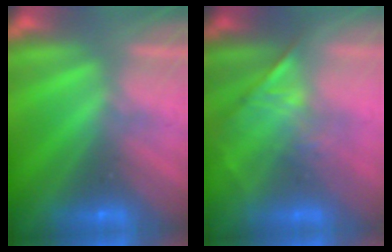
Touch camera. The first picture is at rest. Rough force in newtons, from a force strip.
{"total": 1.1}